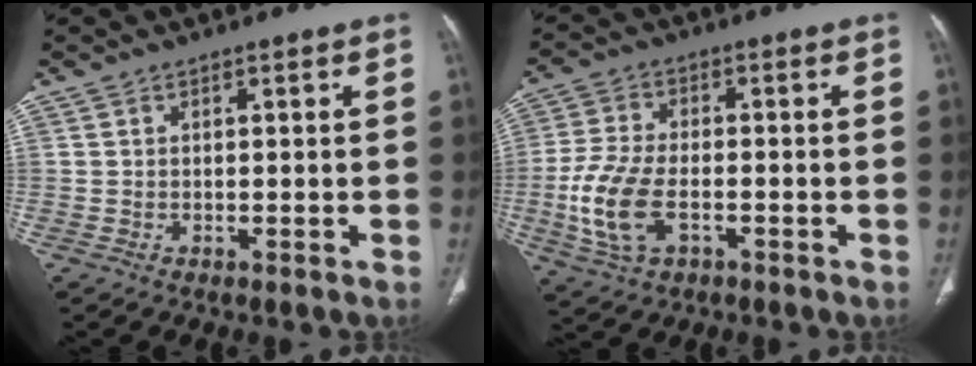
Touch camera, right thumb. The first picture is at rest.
{"total": 11.1, "force": [-3.0, 6.2, 8.7], "torque": [-0.195, 0.008, -0.056]}